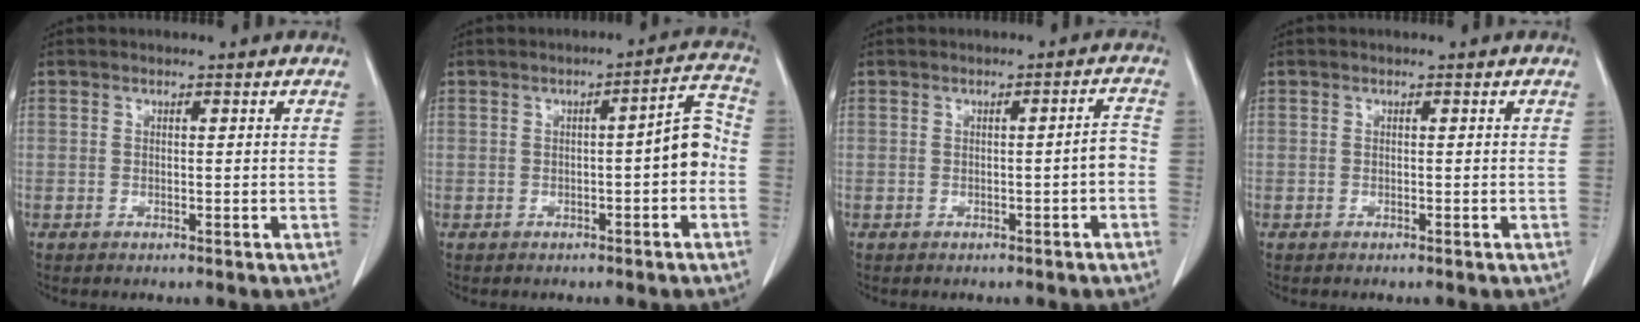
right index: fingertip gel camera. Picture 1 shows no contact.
{"total": 5.5, "force": [-0.9, 1.0, 5.3], "torque": [-0.062, 0.023, -0.016]}
{"total": 2.3, "force": [-0.8, 0.1, 2.2], "torque": [-0.024, 0.003, -0.014]}
{"total": 0.0}